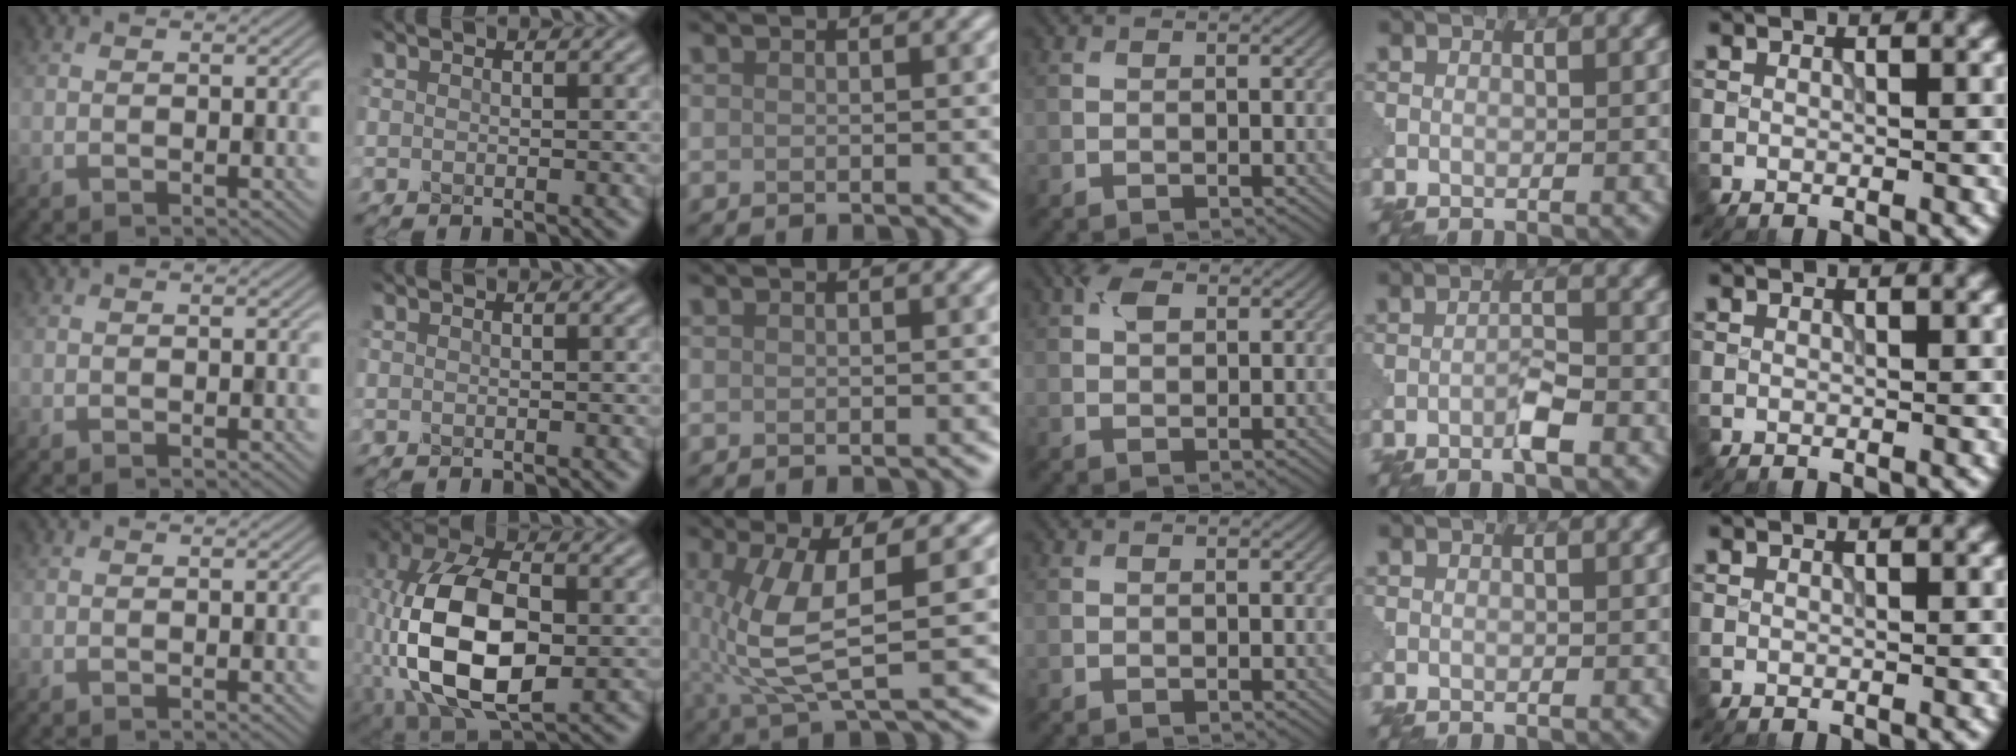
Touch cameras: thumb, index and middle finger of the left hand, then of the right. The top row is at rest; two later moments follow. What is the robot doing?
{"motion": "assemble", "object": "puzzle pieces"}